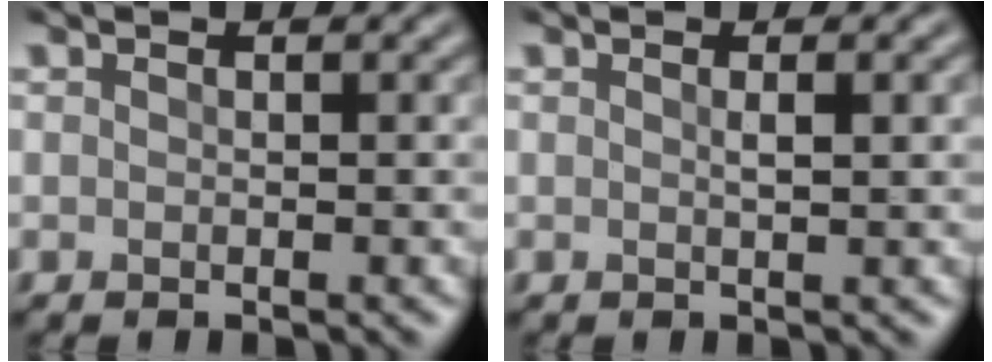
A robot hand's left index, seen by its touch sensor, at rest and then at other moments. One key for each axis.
{"total": 1.3, "fx": 0.3, "fy": 0.4, "fz": 1.3, "tx": -0.015, "ty": 0.004, "tz": 0.001}